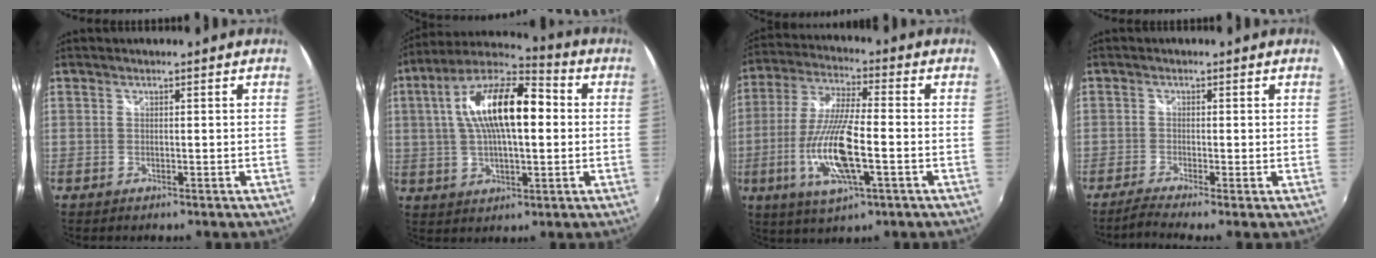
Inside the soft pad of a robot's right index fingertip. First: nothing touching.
{"total": 17.7, "force": [2.4, 7.1, 16.0], "torque": [-0.291, 0.025, 0.031]}
{"total": 15.4, "force": [-4.3, 3.7, 14.3], "torque": [-0.296, -0.015, -0.081]}
{"total": 2.7, "force": [-2.0, -0.6, 1.7], "torque": [-0.046, -0.009, -0.050]}